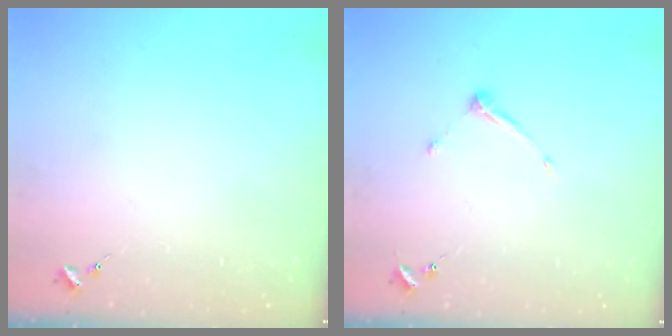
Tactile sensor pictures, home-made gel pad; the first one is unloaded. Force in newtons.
{"total": 5.9, "press": 5.9, "slide": 0.6}